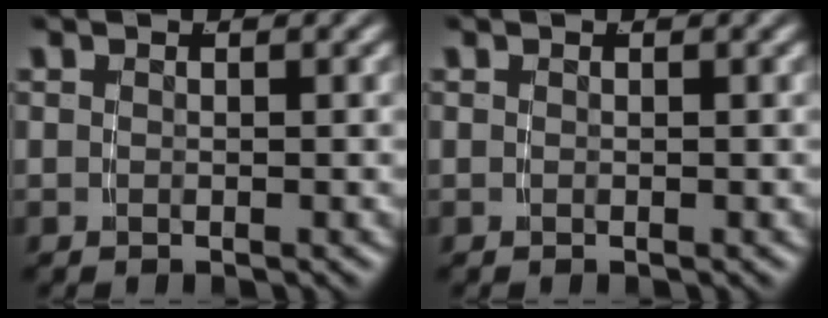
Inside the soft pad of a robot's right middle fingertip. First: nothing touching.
{"total": 0.0}